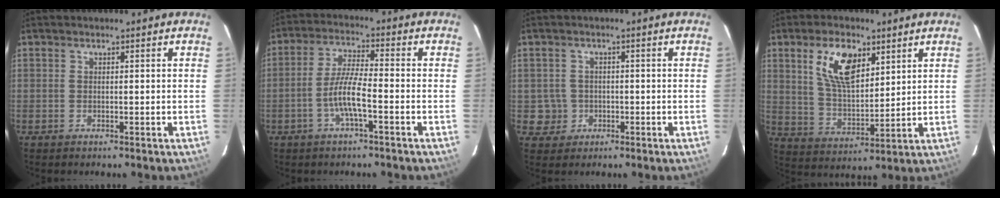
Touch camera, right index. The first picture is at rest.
{"total": 6.6, "force": [-2.7, 0.7, 6.0], "torque": [-0.124, 0.002, -0.052]}
{"total": 4.1, "force": [-0.7, 4.1, 0.0], "torque": [0.000, 0.020, -0.004]}
{"total": 11.5, "force": [5.5, 5.7, 8.4], "torque": [-0.153, 0.010, 0.111]}